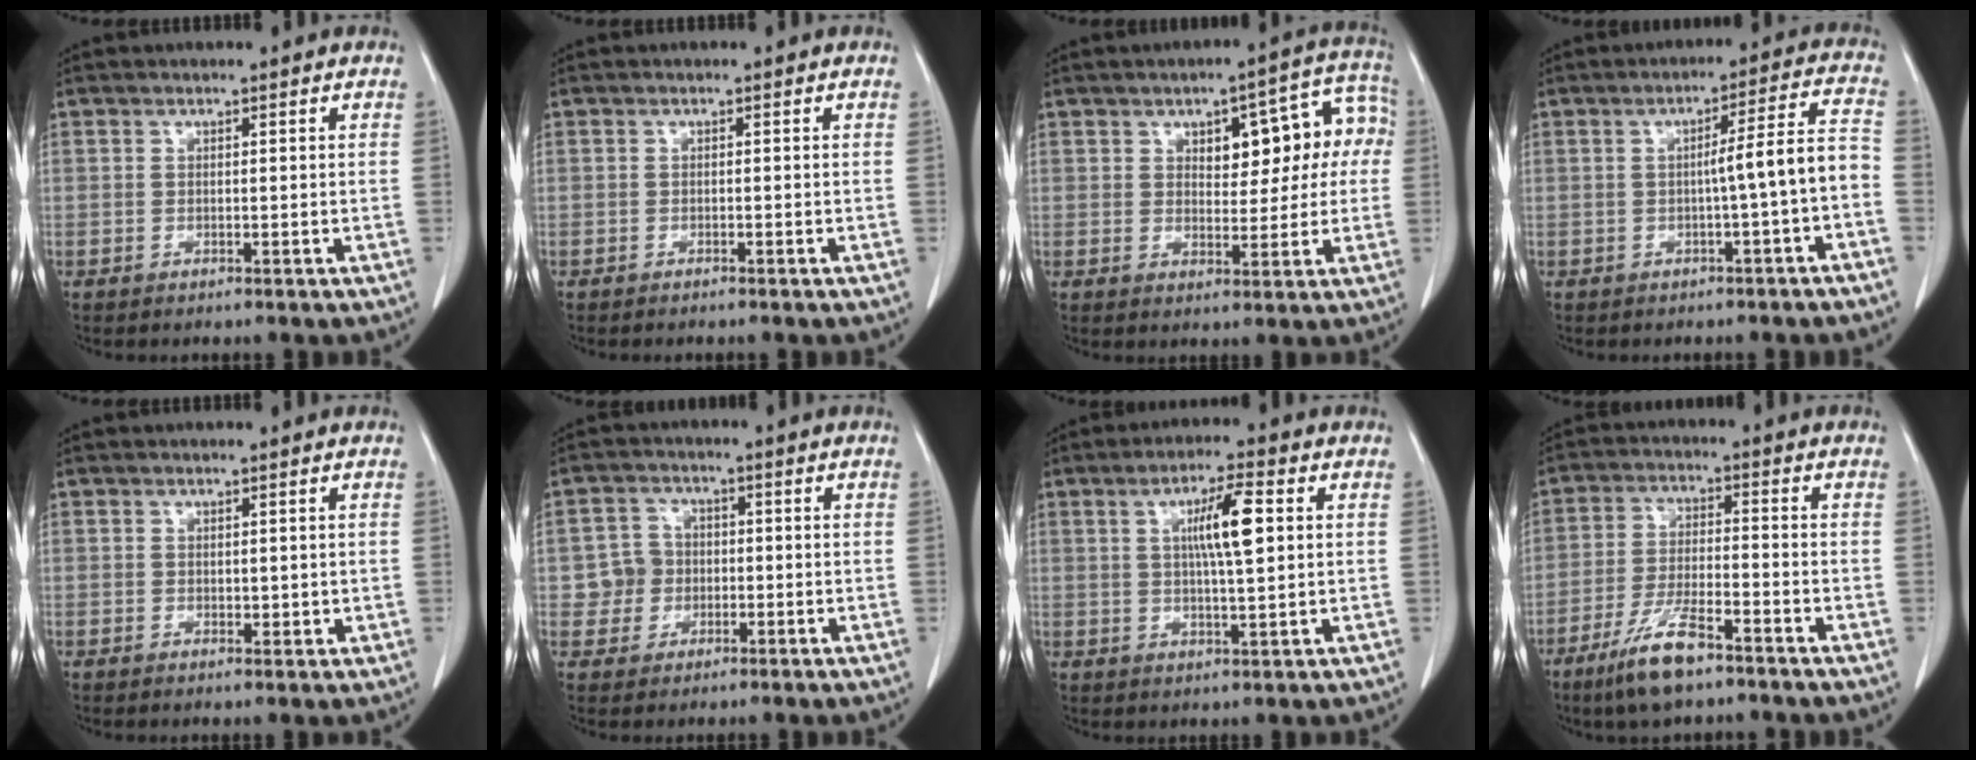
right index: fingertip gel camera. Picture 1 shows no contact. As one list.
[{"total": 0.7, "force": [-0.6, 0.0, 0.3], "torque": [-0.008, -0.001, -0.008]}, {"total": 10.6, "force": [2.2, 4.8, 9.1], "torque": [-0.102, 0.043, 0.031]}, {"total": 6.5, "force": [-1.8, -0.4, 6.2], "torque": [-0.084, 0.022, -0.023]}, {"total": 1.3, "force": [0.4, 0.9, 0.9], "torque": [-0.008, -0.003, 0.011]}, {"total": 4.5, "force": [-0.6, 4.4, 0.5], "torque": [0.000, 0.014, -0.007]}, {"total": 7.5, "force": [1.7, 0.8, 7.3], "torque": [-0.127, 0.005, 0.031]}, {"total": 8.7, "force": [-5.9, 1.5, 6.2], "torque": [-0.125, -0.016, -0.109]}]